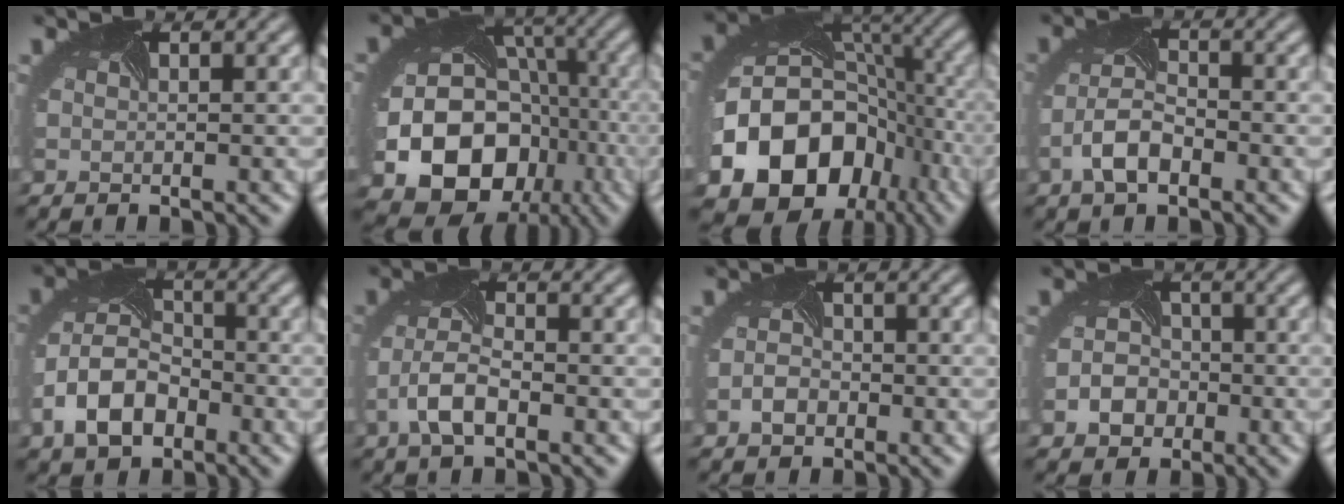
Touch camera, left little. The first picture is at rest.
{"total": 19.5, "force": [-6.2, 16.0, 9.2], "torque": [-0.183, -0.058, -0.090]}
{"total": 16.4, "force": [-5.4, 12.7, 8.8], "torque": [-0.183, -0.046, -0.072]}
{"total": 3.7, "force": [-1.8, 1.8, 2.7], "torque": [-0.062, -0.001, -0.040]}
{"total": 6.0, "force": [-2.8, 4.0, 3.5], "torque": [-0.077, -0.005, -0.055]}
{"total": 3.8, "force": [-1.6, 1.6, 3.0], "torque": [-0.073, -0.001, -0.036]}
{"total": 1.8, "force": [-0.9, 1.3, 0.8], "torque": [-0.017, -0.004, -0.020]}
{"total": 3.3, "force": [-1.4, 2.7, 1.3], "torque": [-0.016, -0.002, -0.027]}